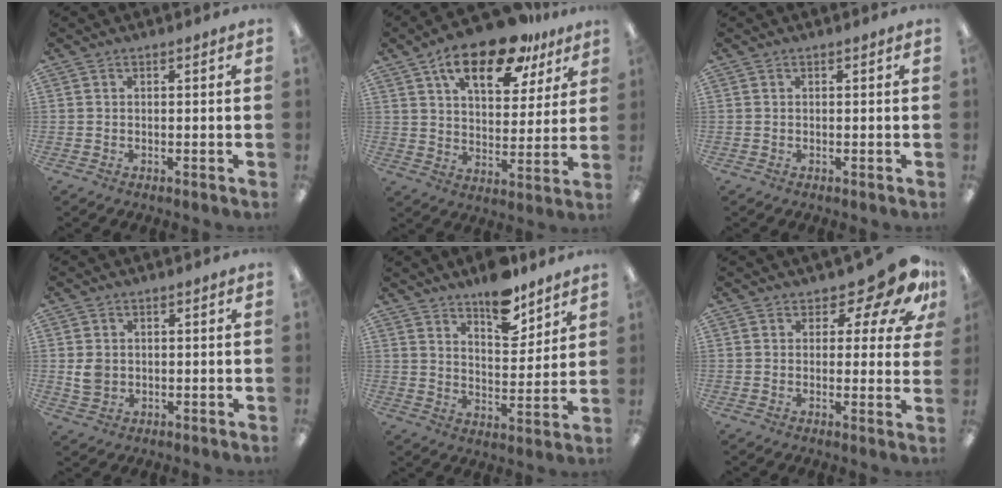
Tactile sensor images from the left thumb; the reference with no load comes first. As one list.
[{"total": 18.4, "force": [11.8, 8.2, 11.6], "torque": [-0.179, -0.053, 0.197]}, {"total": 0.0}, {"total": 3.8, "force": [0.4, 3.2, 2.0], "torque": [-0.030, 0.003, 0.008]}, {"total": 11.2, "force": [9.0, 4.3, 5.1], "torque": [-0.062, -0.059, 0.158]}, {"total": 9.2, "force": [6.0, 4.0, 5.6], "torque": [-0.073, -0.035, 0.105]}]